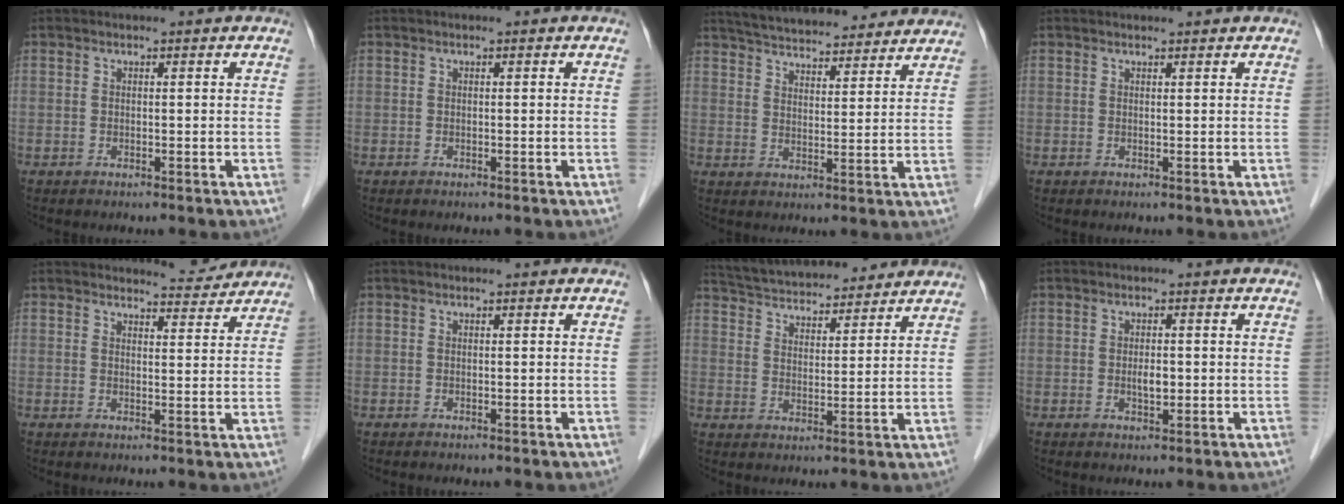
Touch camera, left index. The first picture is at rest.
{"total": 0.0}
{"total": 20.0, "force": [18.2, 4.5, 6.9], "torque": [-0.113, 0.033, 0.253]}
{"total": 1.7, "force": [1.7, 0.2, 0.4], "torque": [-0.008, 0.012, 0.023]}
{"total": 3.9, "force": [3.9, 0.4, -0.4], "torque": [-0.002, -0.010, 0.047]}
{"total": 0.0}
{"total": 17.0, "force": [15.7, 3.7, 5.4], "torque": [-0.096, 0.034, 0.242]}
{"total": 1.8, "force": [-0.2, 0.8, 1.6], "torque": [-0.031, -0.001, -0.002]}